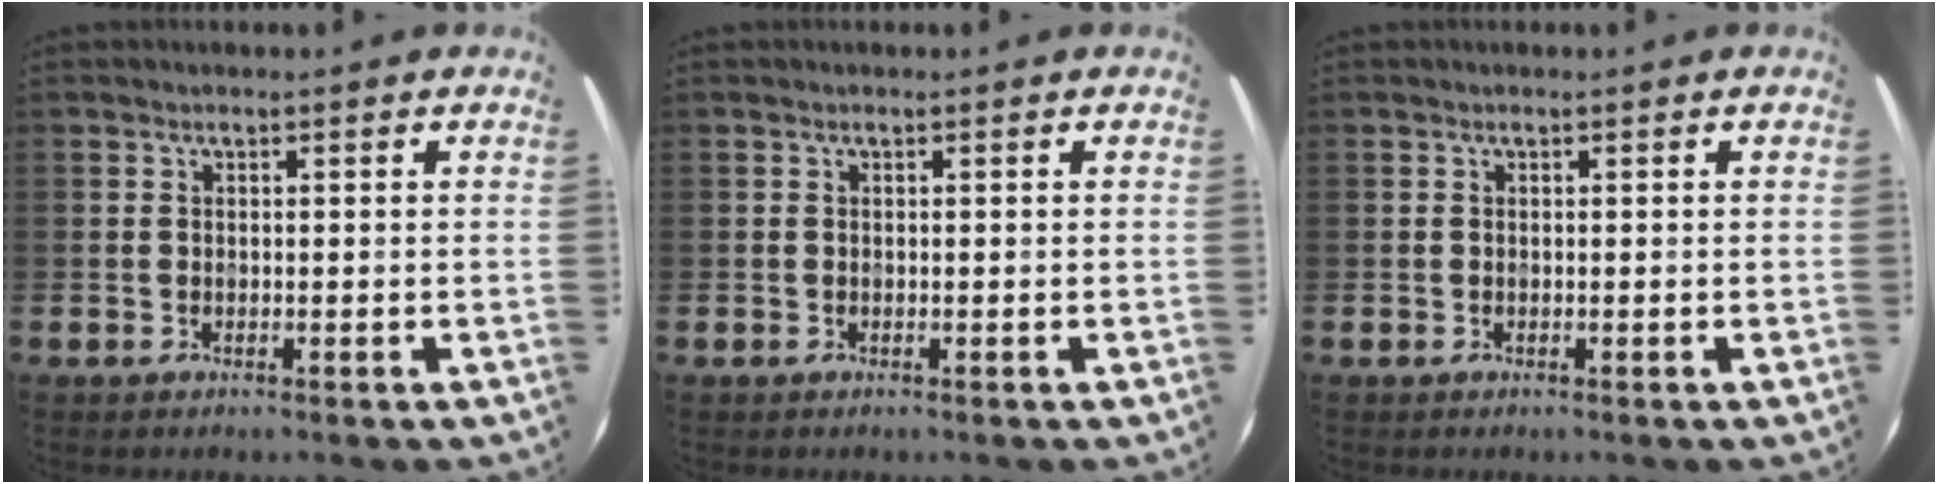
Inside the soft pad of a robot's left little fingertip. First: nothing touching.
{"total": 0.0}
{"total": 0.0}